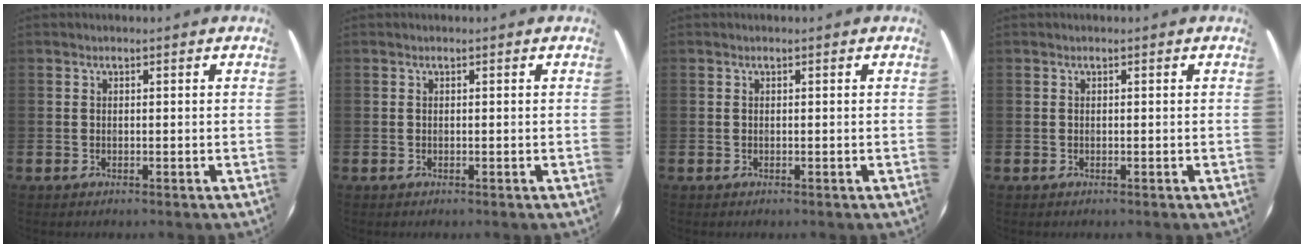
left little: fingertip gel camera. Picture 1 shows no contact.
{"total": 0.0}
{"total": 0.0}
{"total": 0.0}